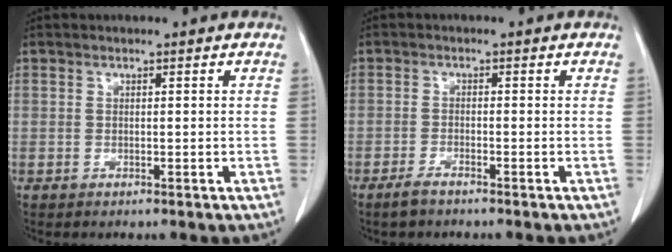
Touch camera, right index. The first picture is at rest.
{"total": 2.3, "force": [-1.9, 0.4, 1.3], "torque": [-0.031, -0.003, -0.036]}